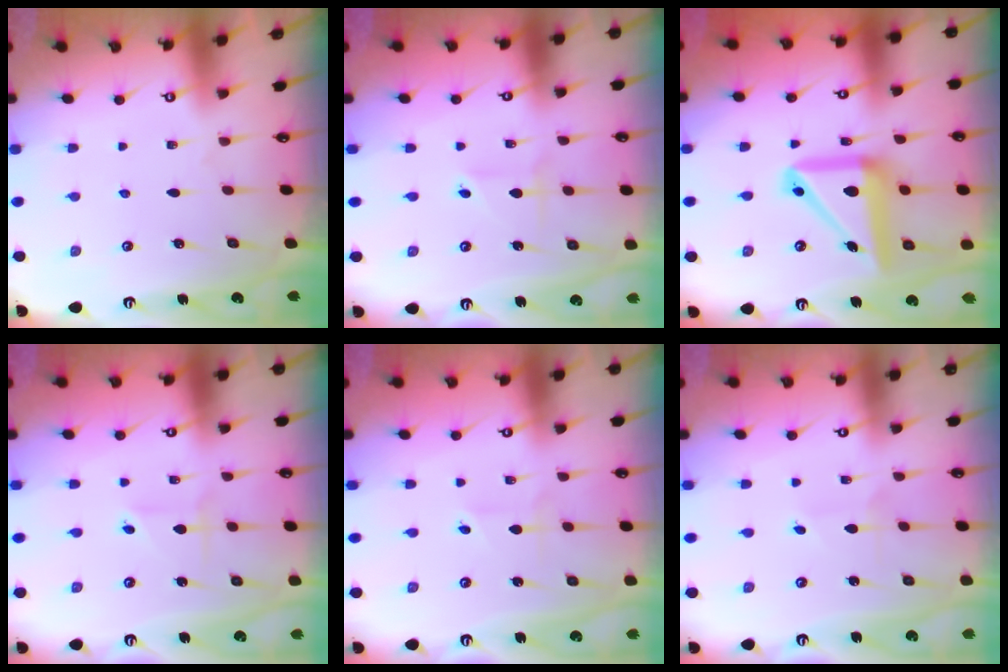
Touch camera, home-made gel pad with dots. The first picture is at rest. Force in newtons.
{"total": 1.9, "press": 1.9, "slide": 0.3}
{"total": 15.7, "press": 15.5, "slide": 2.4}
{"total": 1.9, "press": 1.9, "slide": 0.3}
{"total": 1.2, "press": 1.2, "slide": 0.2}
{"total": 1.9, "press": 1.9, "slide": 0.1}